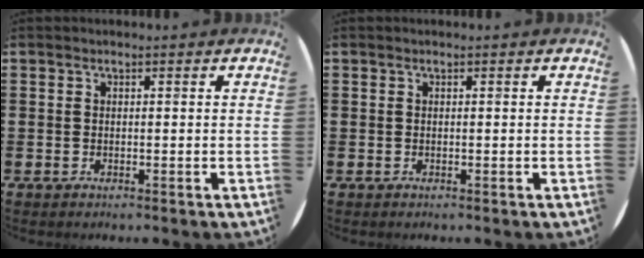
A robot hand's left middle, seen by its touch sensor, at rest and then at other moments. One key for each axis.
{"total": 0.0}